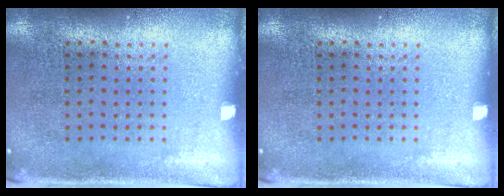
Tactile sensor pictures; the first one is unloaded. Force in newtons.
{"total": 0.0}